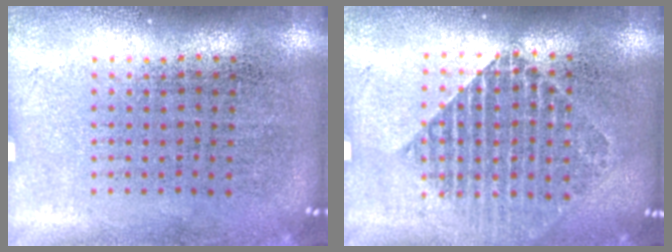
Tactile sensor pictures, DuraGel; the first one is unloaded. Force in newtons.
{"total": 1.6, "press": 1.4, "slide": 0.7}